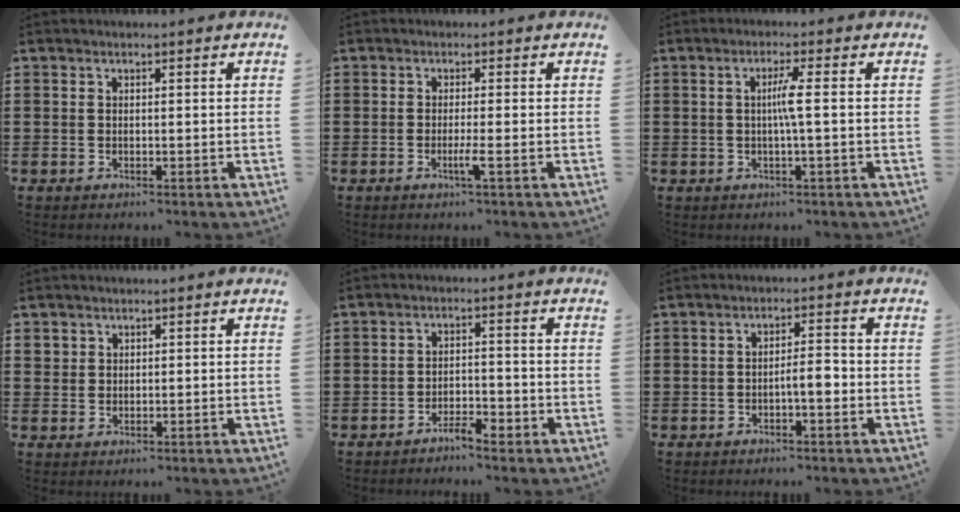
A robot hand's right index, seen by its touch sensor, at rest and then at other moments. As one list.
[{"total": 2.4, "force": [-1.0, -0.3, 2.2], "torque": [-0.036, -0.007, -0.019]}, {"total": 3.1, "force": [-0.2, -0.4, 3.1], "torque": [-0.057, -0.007, -0.008]}, {"total": 1.4, "force": [1.0, 0.9, 0.0], "torque": [-0.003, 0.002, 0.021]}, {"total": 1.9, "force": [-1.8, 0.3, 0.5], "torque": [-0.014, 0.003, -0.038]}, {"total": 3.2, "force": [-1.1, 0.8, 2.9], "torque": [-0.052, 0.007, -0.023]}]